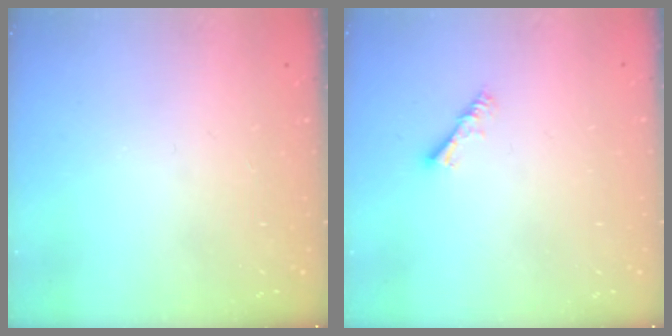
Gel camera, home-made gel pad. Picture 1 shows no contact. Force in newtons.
{"total": 3.6, "press": 3.5, "slide": 0.7}